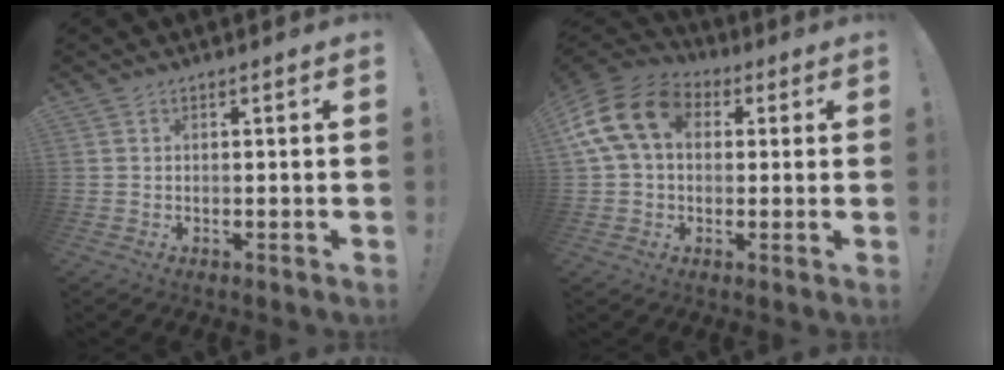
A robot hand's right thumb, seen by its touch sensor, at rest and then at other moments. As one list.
[{"total": 16.2, "force": [4.2, 11.6, 10.5], "torque": [-0.191, 0.008, 0.079]}]